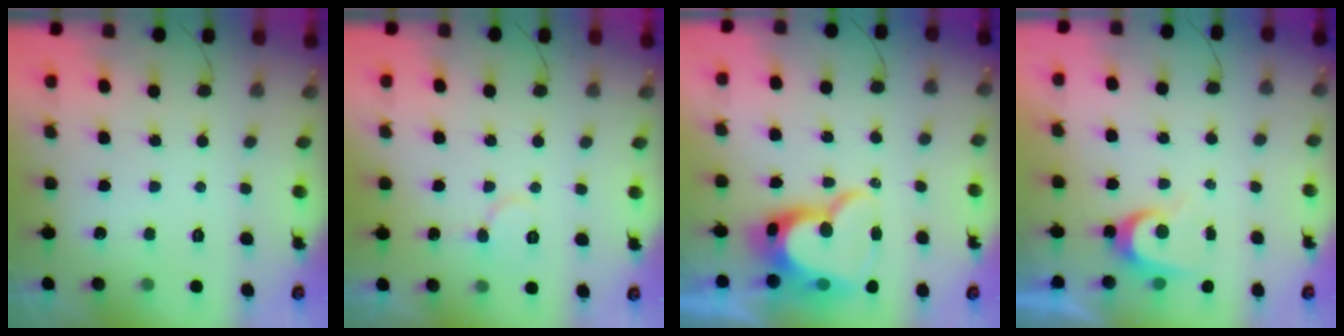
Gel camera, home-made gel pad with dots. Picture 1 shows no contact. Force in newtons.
{"total": 6.4, "press": 6.4, "slide": 0.6}
{"total": 16.1, "press": 16.0, "slide": 1.4}
{"total": 5.1, "press": 5.0, "slide": 0.5}